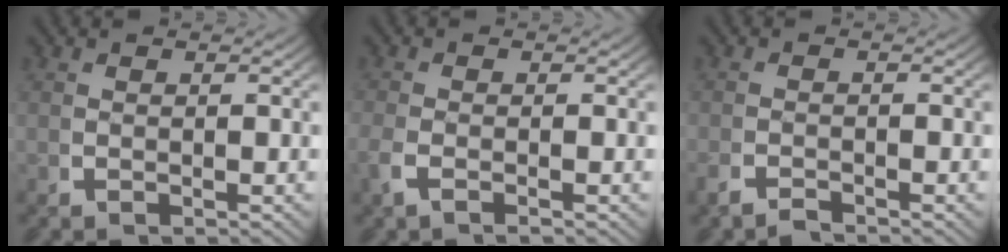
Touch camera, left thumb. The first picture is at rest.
{"total": 1.4, "force": [-0.8, 0.4, 1.0], "torque": [-0.031, -0.002, -0.015]}
{"total": 1.4, "force": [-1.3, 0.3, 0.3], "torque": [-0.002, -0.007, -0.027]}